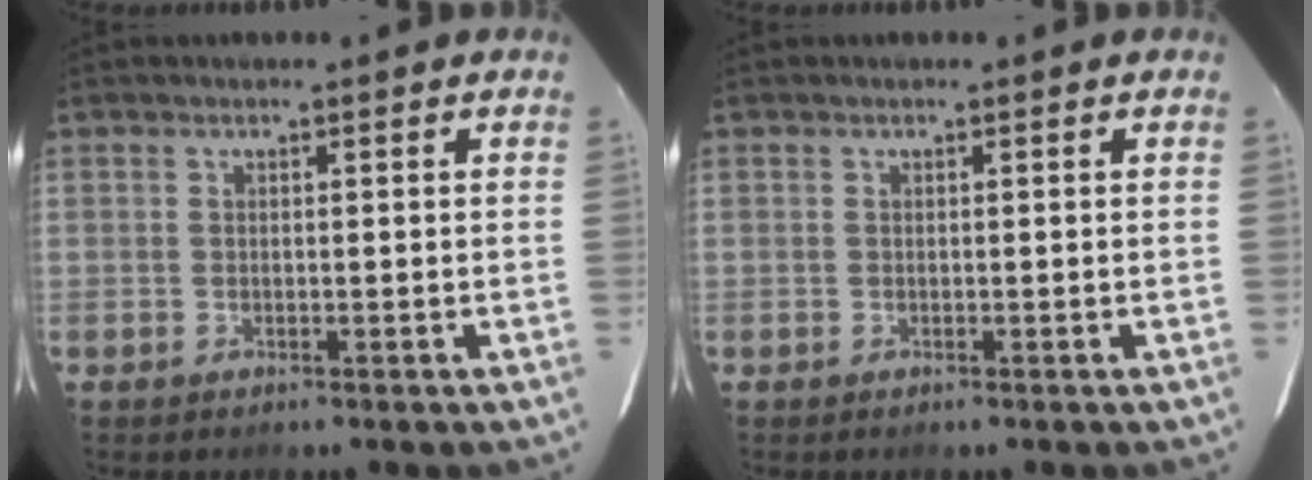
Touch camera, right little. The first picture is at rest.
{"total": 0.0}